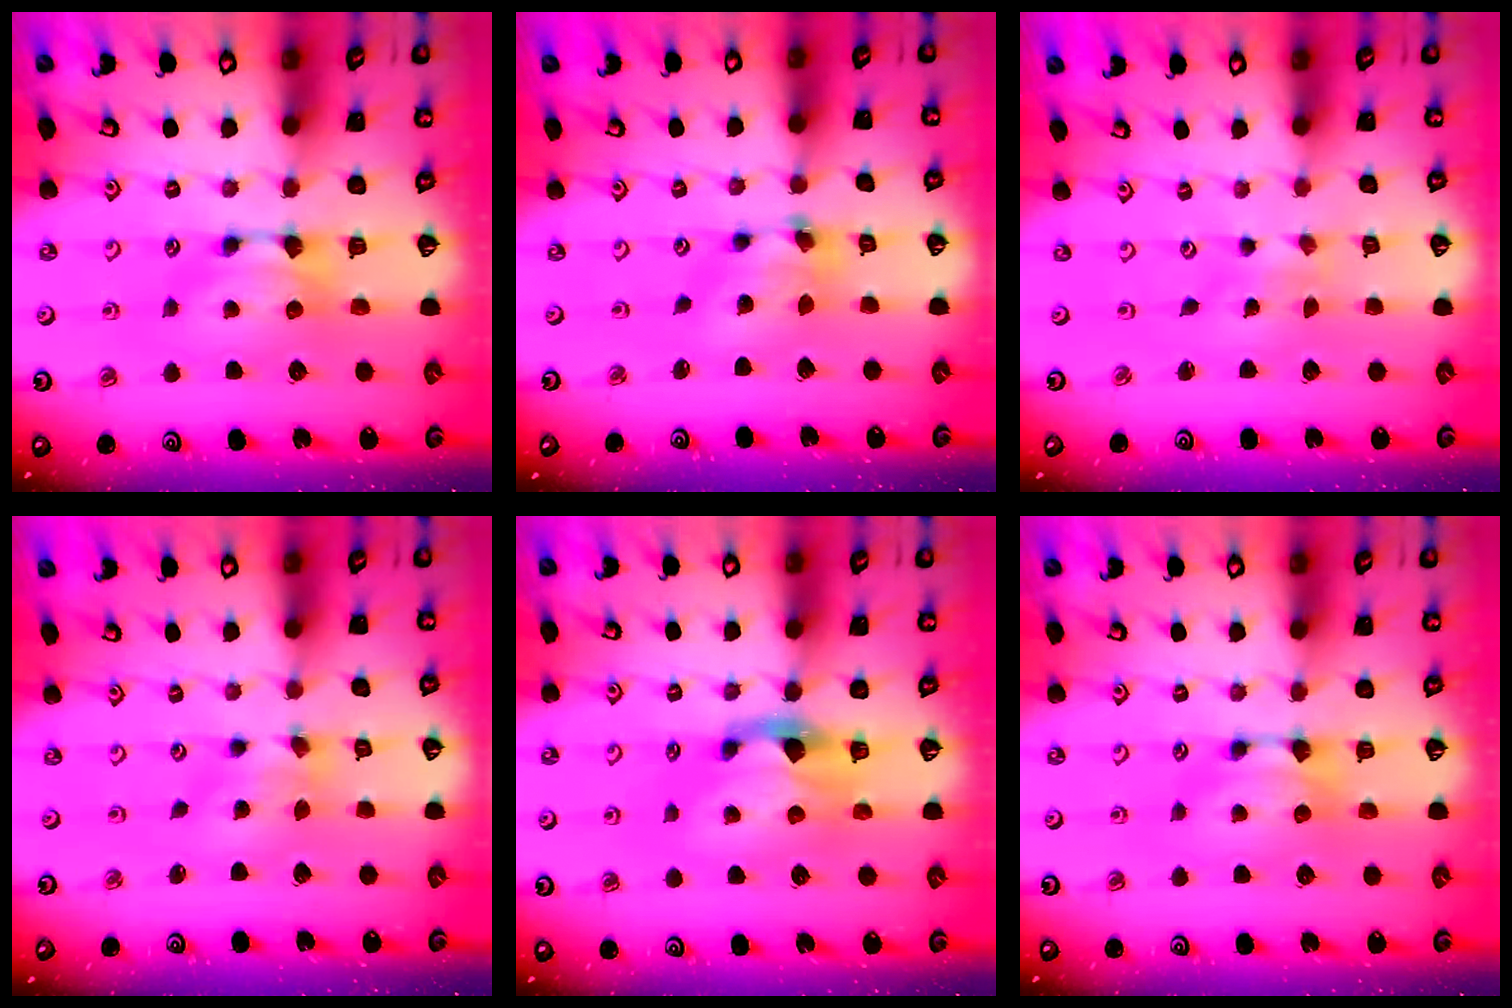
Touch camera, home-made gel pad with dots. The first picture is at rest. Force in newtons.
{"total": 5.4, "press": 5.1, "slide": 1.7}
{"total": 5.1, "press": 5.1, "slide": 0.7}
{"total": 1.5, "press": 0.7, "slide": 1.3}
{"total": 2.3, "press": 1.9, "slide": 1.2}
{"total": 0.0}